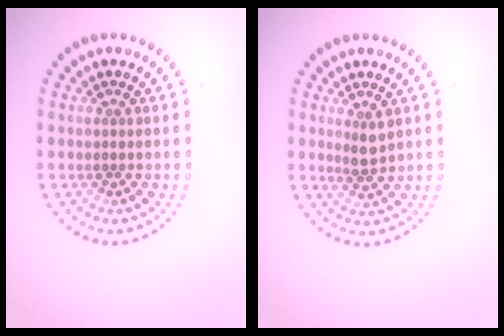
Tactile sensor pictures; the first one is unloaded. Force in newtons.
{"total": 1.8, "press": 1.5, "slide": 0.9}